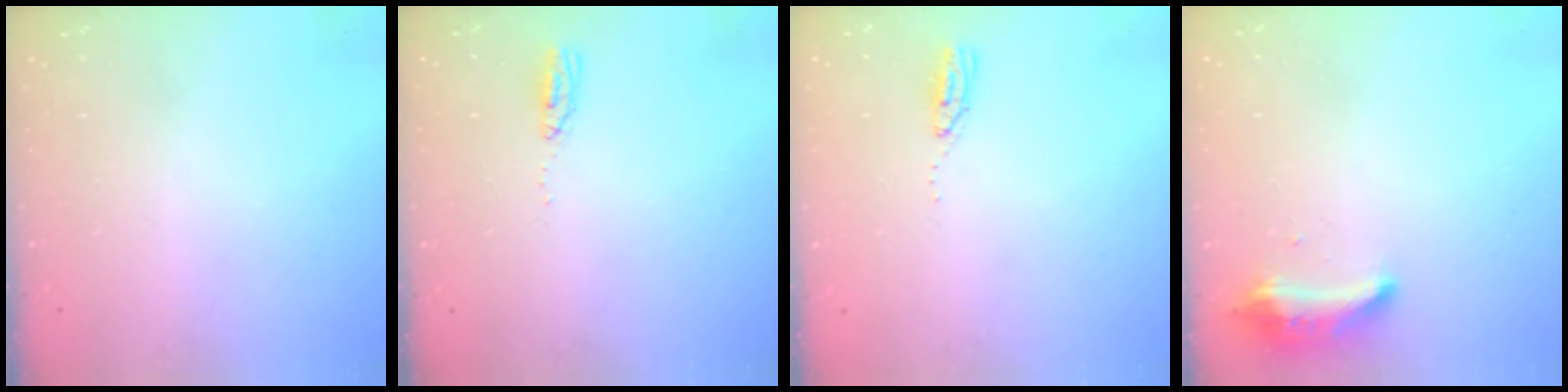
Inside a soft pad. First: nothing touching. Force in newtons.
{"total": 4.5, "press": 4.5, "slide": 0.6}
{"total": 3.5, "press": 3.5, "slide": 0.4}
{"total": 9.5, "press": 9.4, "slide": 0.7}